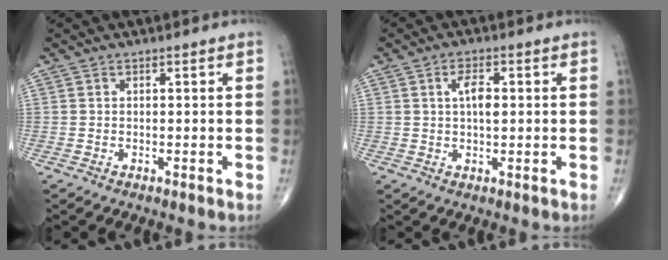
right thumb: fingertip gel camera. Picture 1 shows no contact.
{"total": 4.3, "force": [0.8, 2.0, 3.8], "torque": [-0.065, 0.000, 0.012]}